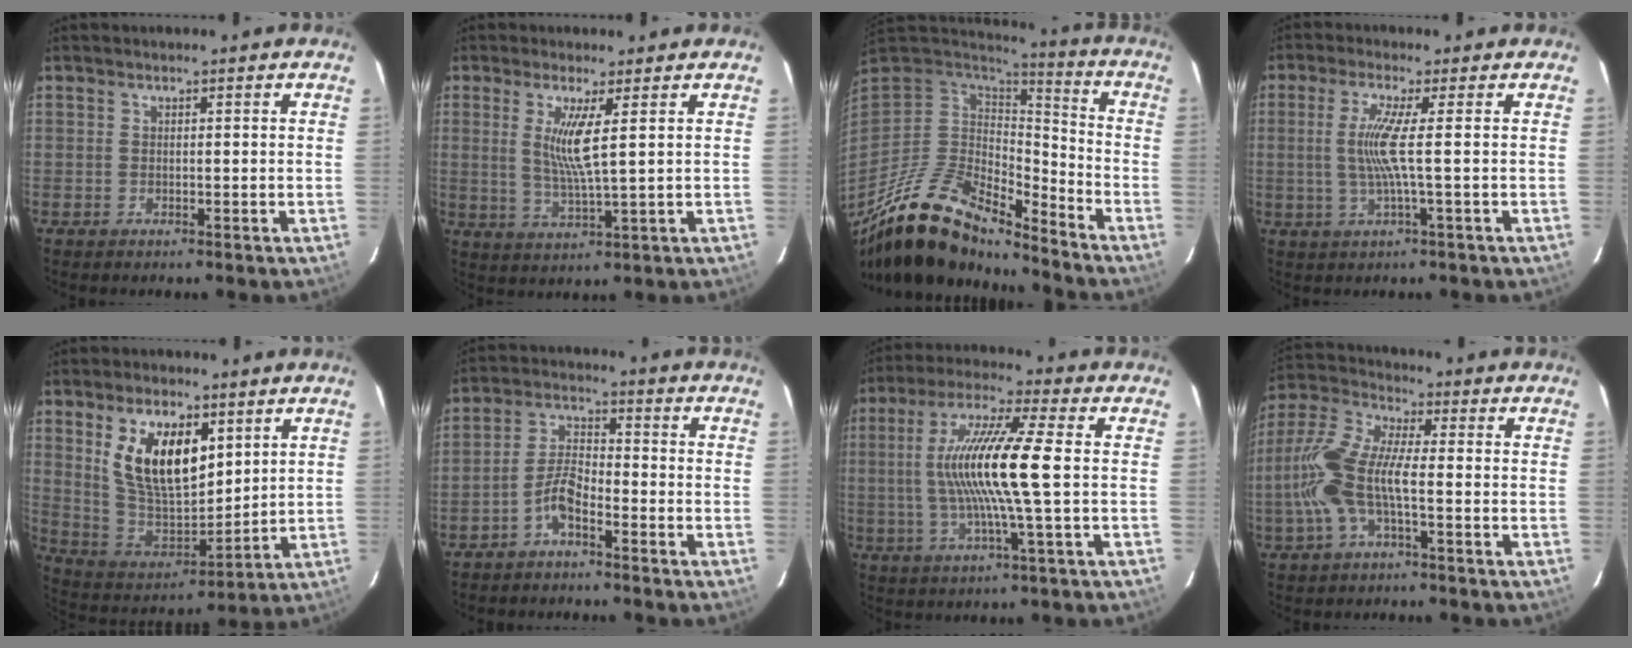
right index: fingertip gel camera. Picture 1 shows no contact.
{"total": 6.3, "force": [1.7, -0.3, 6.1], "torque": [-0.116, -0.016, 0.034]}
{"total": 20.1, "force": [-15.5, 5.8, 11.4], "torque": [-0.218, -0.036, -0.285]}
{"total": 5.8, "force": [0.0, -1.3, 5.6], "torque": [-0.118, -0.006, 0.004]}
{"total": 15.5, "force": [6.2, 7.7, 12.0], "torque": [-0.229, 0.001, 0.133]}
{"total": 5.0, "force": [-3.4, 1.6, 3.3], "torque": [-0.075, 0.016, -0.068]}
{"total": 14.5, "force": [0.2, -0.1, 14.5], "torque": [-0.273, 0.003, 0.000]}
{"total": 11.8, "force": [-2.5, 3.6, 10.9], "torque": [-0.245, 0.007, -0.052]}